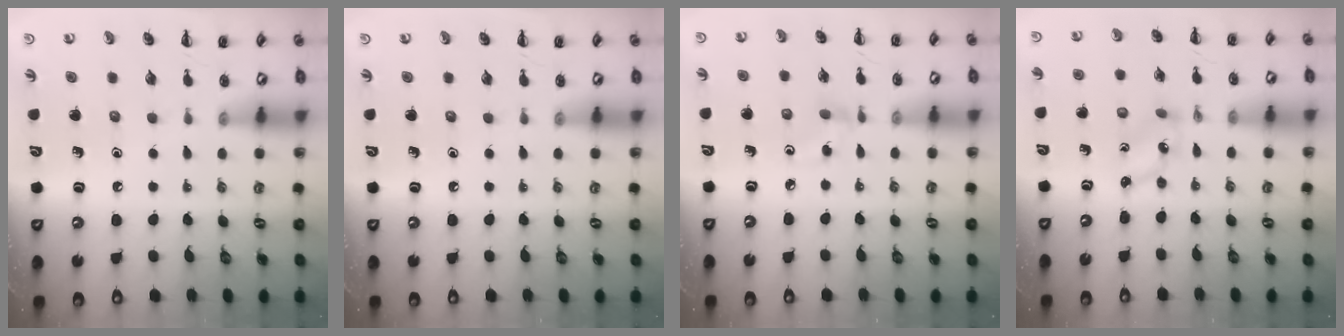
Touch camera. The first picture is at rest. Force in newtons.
{"total": 0.0}
{"total": 2.6, "press": 2.5, "slide": 0.8}
{"total": 1.4, "press": 1.4, "slide": 0.3}